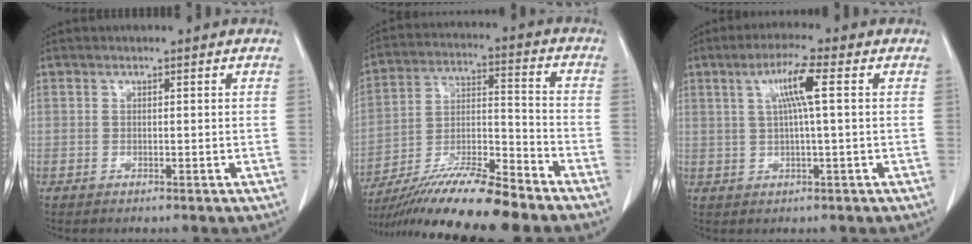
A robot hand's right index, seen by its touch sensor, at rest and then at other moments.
{"total": 15.6, "force": [-12.9, 0.2, 8.7], "torque": [-0.163, -0.010, -0.230]}
{"total": 5.8, "force": [1.5, -0.3, 5.6], "torque": [-0.104, 0.009, 0.029]}